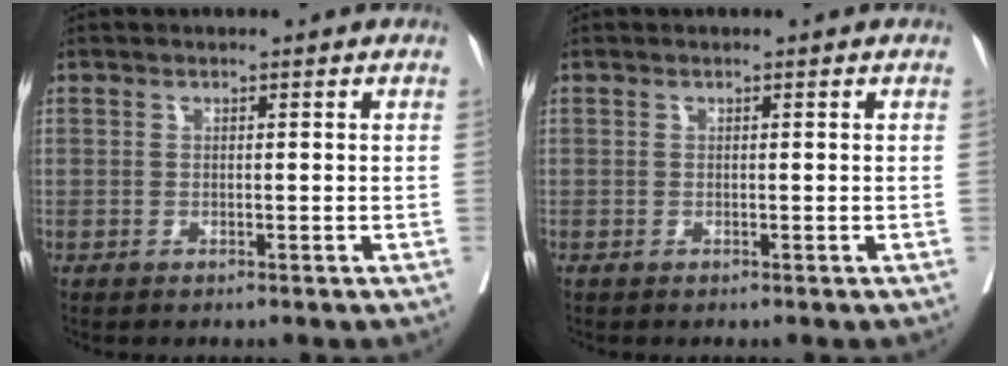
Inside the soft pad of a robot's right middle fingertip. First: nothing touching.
{"total": 0.0}